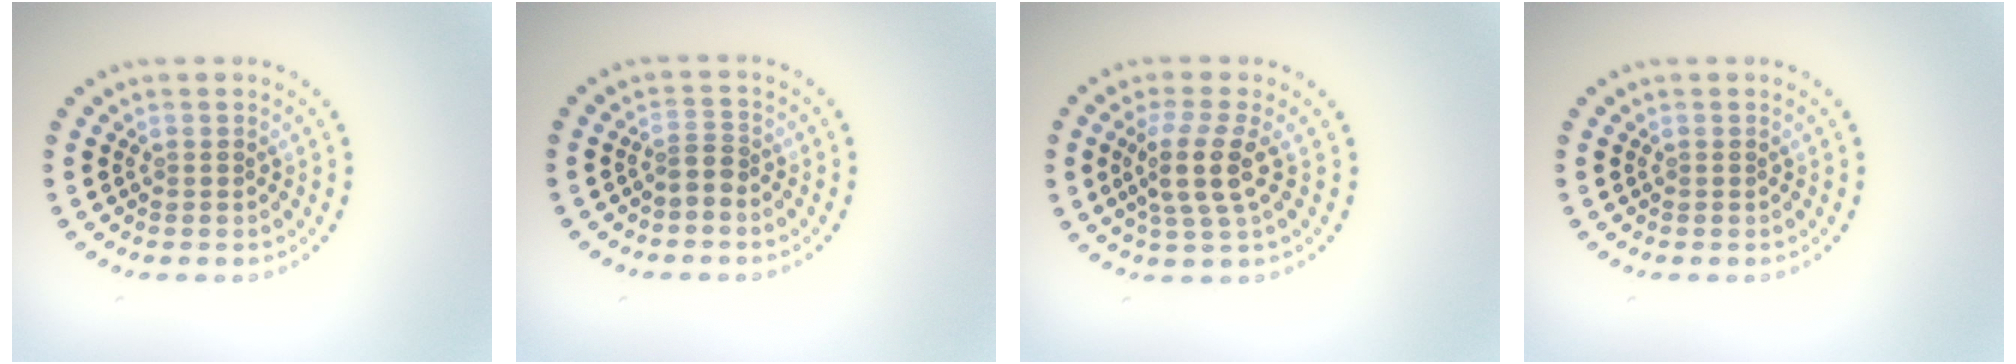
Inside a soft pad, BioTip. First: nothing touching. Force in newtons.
{"total": 1.5, "press": 0.9, "slide": 1.1}
{"total": 3.6, "press": 3.0, "slide": 2.1}
{"total": 0.0}